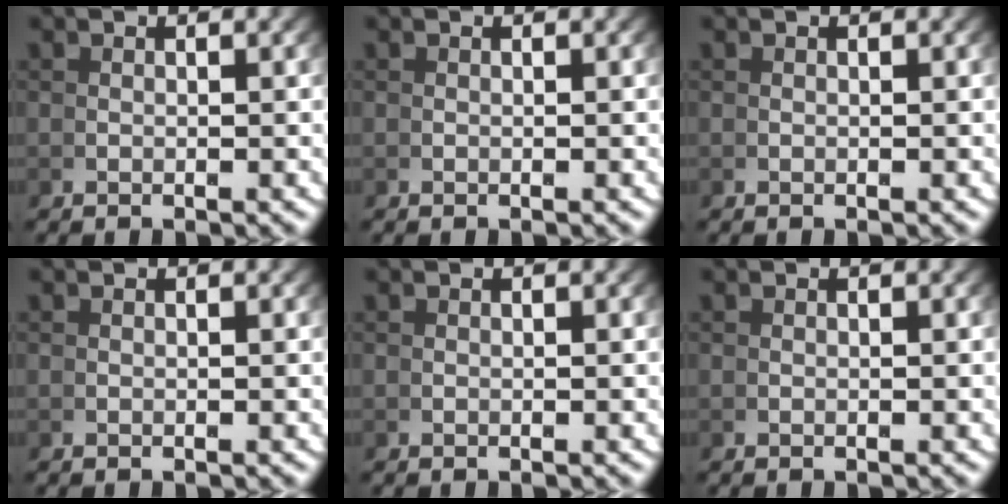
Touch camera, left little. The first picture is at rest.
{"total": 0.0}
{"total": 0.0}
{"total": 0.0}
{"total": 0.0}
{"total": 0.0}